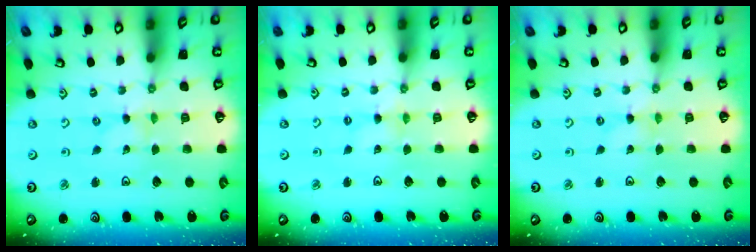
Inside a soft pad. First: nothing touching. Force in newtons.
{"total": 1.1, "press": 1.1, "slide": 0.3}
{"total": 0.0}